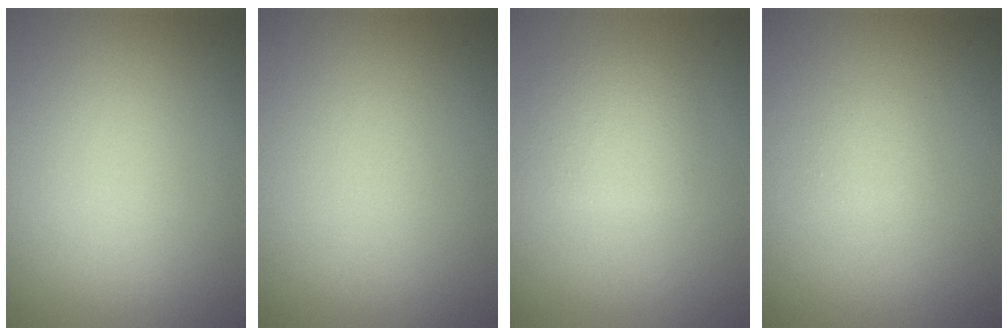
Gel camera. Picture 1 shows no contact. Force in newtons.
{"total": 0.0}
{"total": 3.3, "press": 3.3, "slide": 0.2}
{"total": 0.7, "press": 0.7, "slide": 0.0}